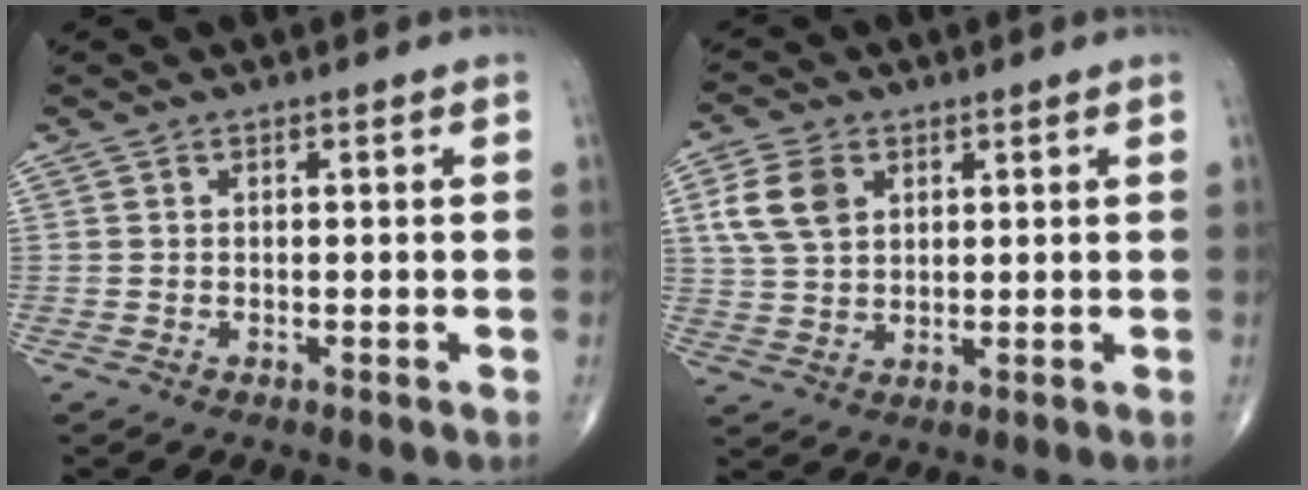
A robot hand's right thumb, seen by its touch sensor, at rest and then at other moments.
{"total": 8.0, "force": [2.7, 5.5, 5.1], "torque": [-0.094, -0.002, 0.054]}